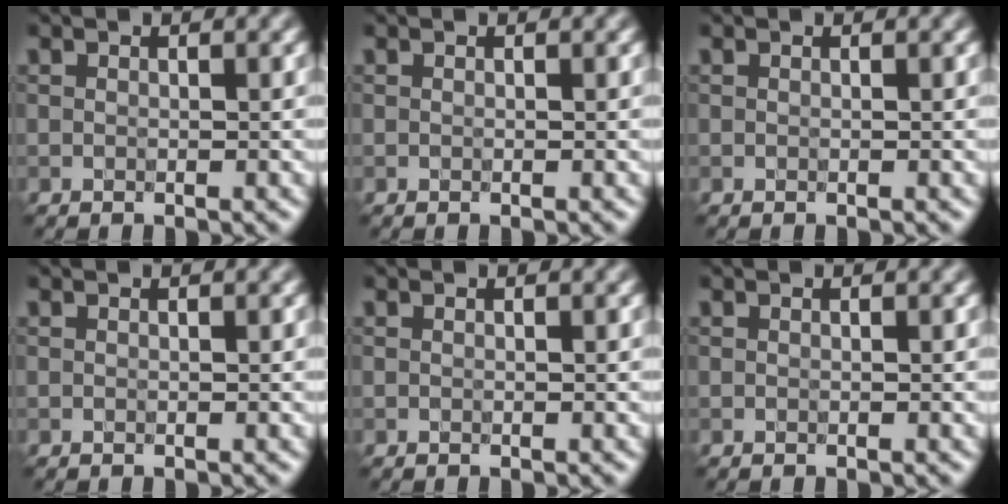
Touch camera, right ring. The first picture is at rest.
{"total": 0.0}
{"total": 0.0}
{"total": 0.0}
{"total": 0.0}
{"total": 0.0}